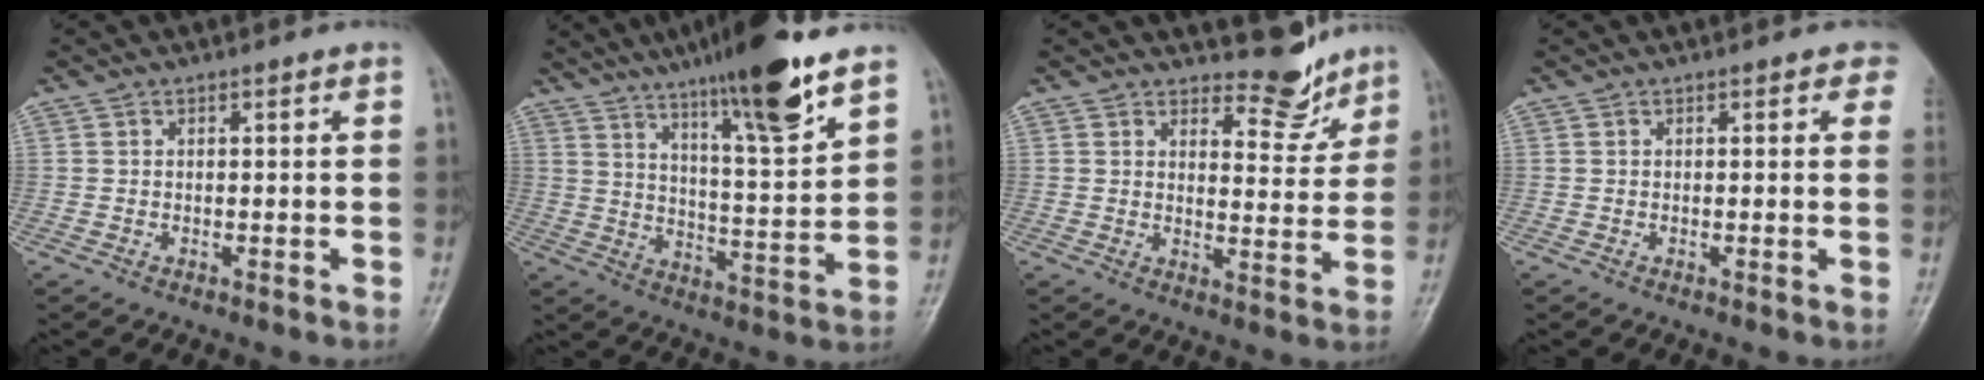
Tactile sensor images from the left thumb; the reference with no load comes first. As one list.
[{"total": 16.8, "force": [11.4, 2.0, 12.2], "torque": [-0.182, -0.060, 0.184]}, {"total": 6.6, "force": [5.9, 2.5, 1.4], "torque": [0.005, -0.057, 0.083]}, {"total": 2.5, "force": [1.5, 1.3, 1.5], "torque": [0.009, 0.000, 0.005]}]